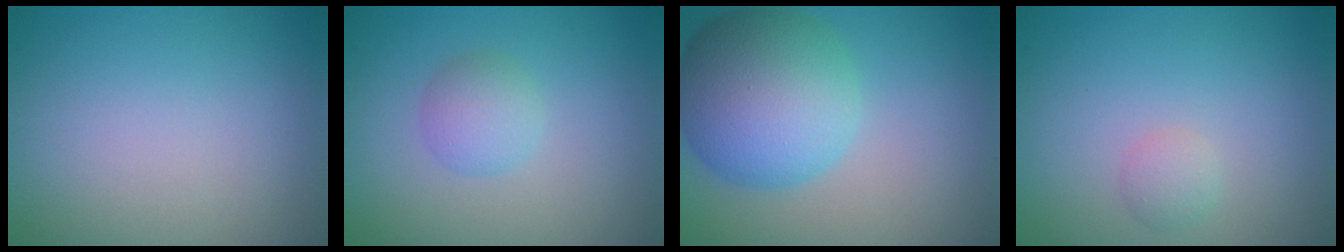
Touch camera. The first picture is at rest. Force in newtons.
{"total": 2.0, "press": 2.0, "slide": 0.0}
{"total": 8.9, "press": 8.9, "slide": 0.2}
{"total": 1.0, "press": 1.0, "slide": 0.0}